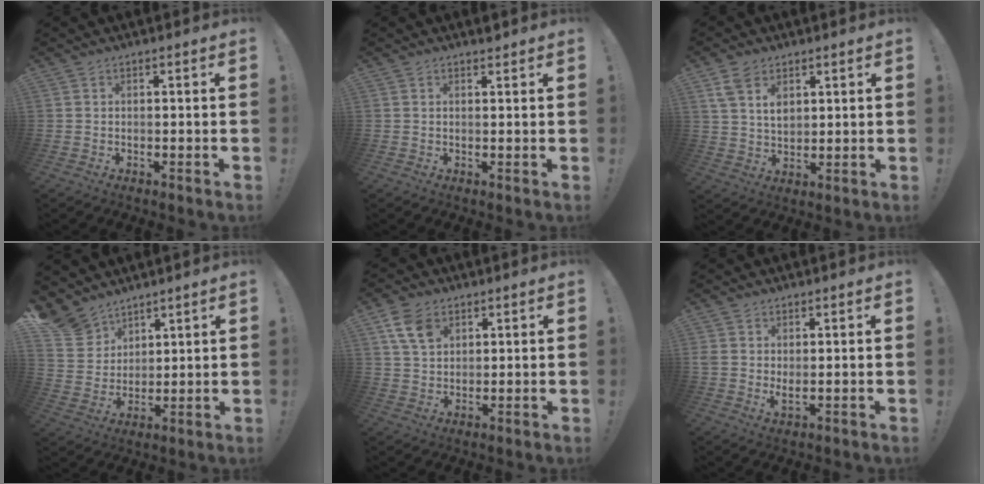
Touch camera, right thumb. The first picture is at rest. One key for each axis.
{"total": 1.1, "fx": 1.0, "fy": 0.1, "fz": 0.3, "tx": 0.004, "ty": -0.006, "tz": 0.017}
{"total": 7.7, "fx": 4.2, "fy": 5.0, "fz": 4.0, "tx": -0.062, "ty": -0.014, "tz": 0.078}
{"total": 9.2, "fx": 7.3, "fy": 5.5, "fz": 1.0, "tx": -0.029, "ty": -0.057, "tz": 0.147}
{"total": 8.9, "fx": 4.4, "fy": 6.0, "fz": 4.9, "tx": -0.097, "ty": -0.008, "tz": 0.086}
{"total": 3.0, "fx": 1.6, "fy": 1.1, "fz": 2.2, "tx": -0.031, "ty": -0.011, "tz": 0.029}